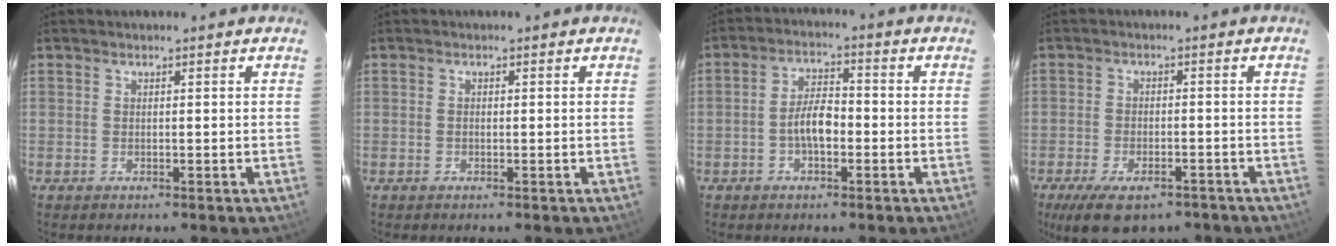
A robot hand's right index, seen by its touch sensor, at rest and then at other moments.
{"total": 0.7, "force": [-0.2, 0.4, 0.5], "torque": [-0.008, 0.002, -0.004]}
{"total": 5.7, "force": [-1.7, 2.5, 4.8], "torque": [-0.092, 0.011, -0.029]}
{"total": 11.3, "force": [-7.7, 5.1, 6.4], "torque": [-0.139, -0.020, -0.120]}